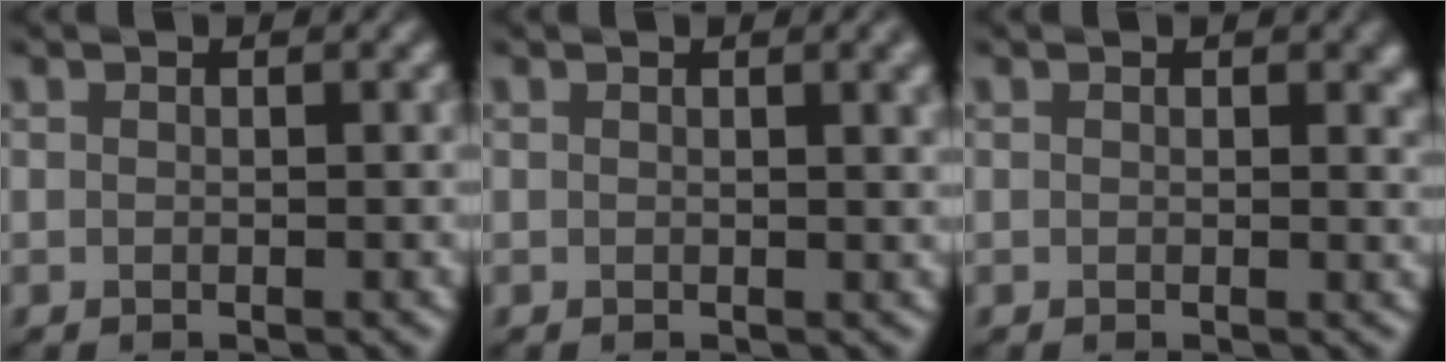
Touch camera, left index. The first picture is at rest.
{"total": 2.4, "force": [1.0, 0.8, 2.0], "torque": [-0.014, 0.006, 0.011]}
{"total": 1.1, "force": [0.4, 0.5, 1.0], "torque": [-0.007, -0.003, 0.006]}